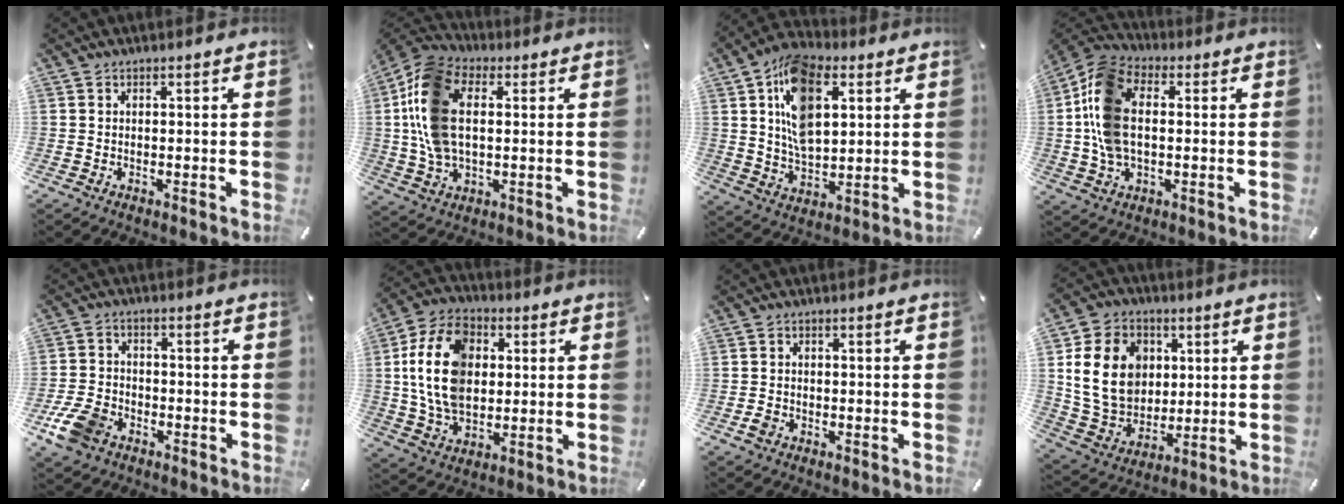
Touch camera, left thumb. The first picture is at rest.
{"total": 14.7, "force": [1.7, 9.7, 11.0], "torque": [-0.259, 0.006, 0.030]}
{"total": 15.8, "force": [5.7, 9.4, 11.3], "torque": [-0.227, -0.001, 0.099]}
{"total": 13.7, "force": [0.2, 8.9, 10.4], "torque": [-0.234, 0.008, 0.005]}
{"total": 8.8, "force": [-4.9, 5.9, 4.2], "torque": [-0.105, 0.020, -0.094]}
{"total": 16.5, "force": [1.6, 12.1, 11.0], "torque": [-0.247, 0.010, 0.026]}
{"total": 1.8, "force": [-0.8, 1.3, 0.8], "torque": [-0.014, 0.005, -0.016]}
{"total": 16.7, "force": [3.0, 13.9, 8.8], "torque": [-0.180, 0.005, 0.058]}